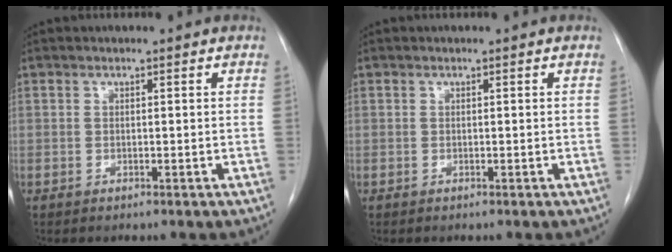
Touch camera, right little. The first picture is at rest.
{"total": 0.0}